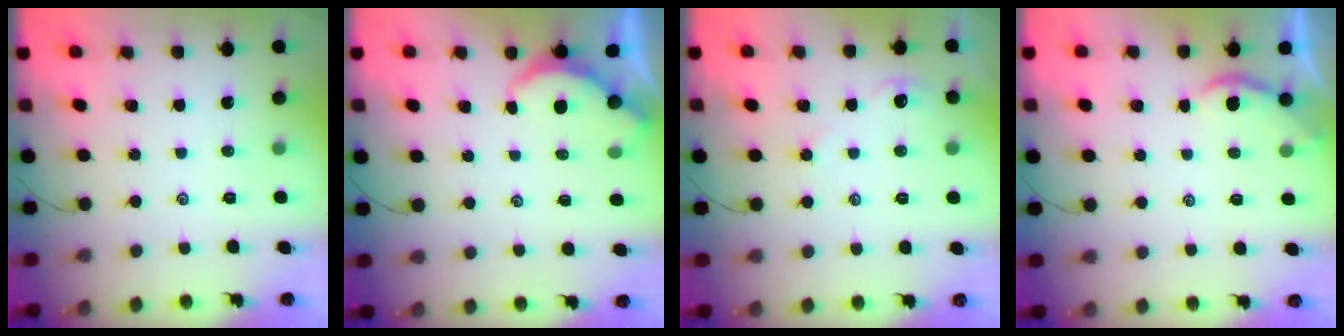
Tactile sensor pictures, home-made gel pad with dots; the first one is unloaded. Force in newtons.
{"total": 2.7, "press": 2.7, "slide": 0.3}
{"total": 1.8, "press": 1.8, "slide": 0.2}
{"total": 1.7, "press": 1.7, "slide": 0.3}